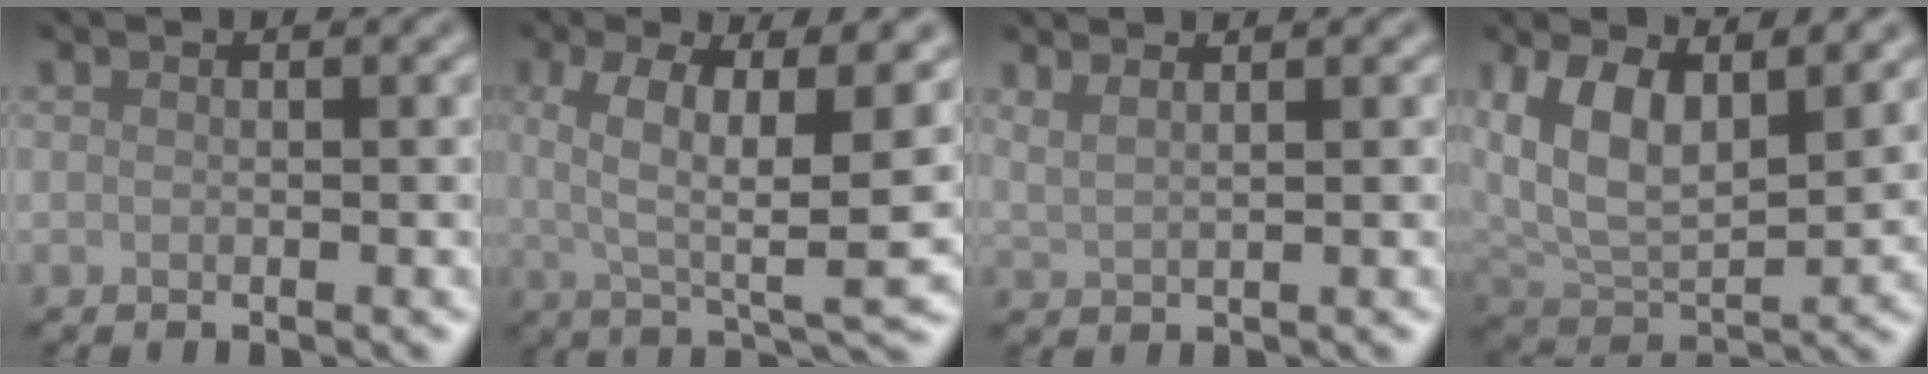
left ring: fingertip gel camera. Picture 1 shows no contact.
{"total": 9.0, "force": [1.6, 2.8, 8.4], "torque": [-0.149, -0.001, 0.025]}
{"total": 2.8, "force": [2.0, 1.1, 1.6], "torque": [-0.015, 0.005, 0.015]}
{"total": 9.4, "force": [3.8, 4.9, 7.1], "torque": [-0.127, 0.000, 0.064]}